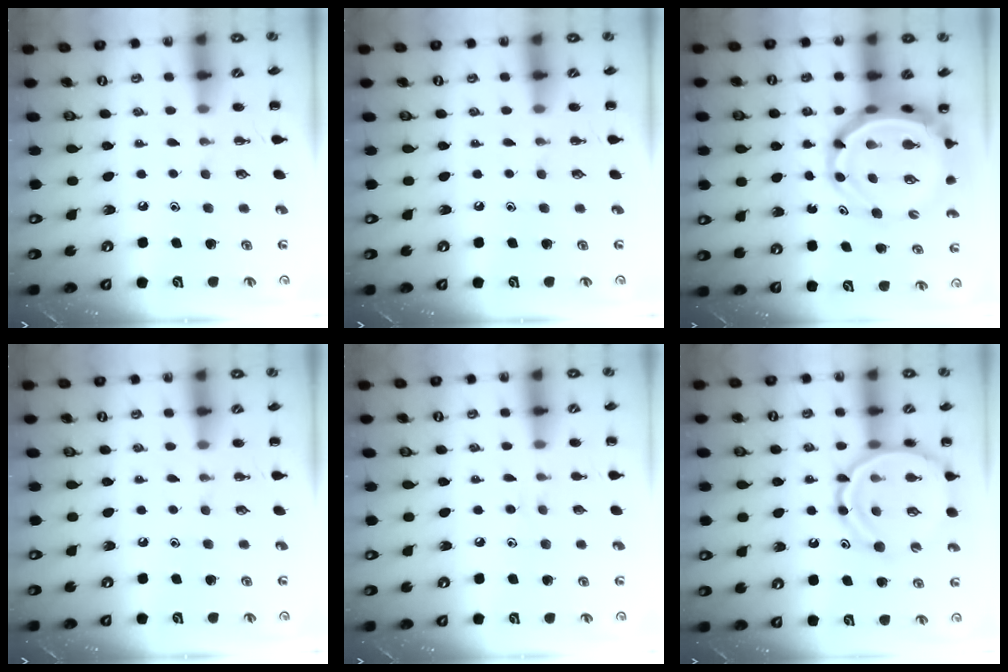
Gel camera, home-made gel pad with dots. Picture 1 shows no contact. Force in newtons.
{"total": 0.0}
{"total": 6.8, "press": 6.5, "slide": 1.9}
{"total": 0.0}
{"total": 5.0, "press": 4.6, "slide": 1.8}
{"total": 14.9, "press": 14.4, "slide": 3.5}